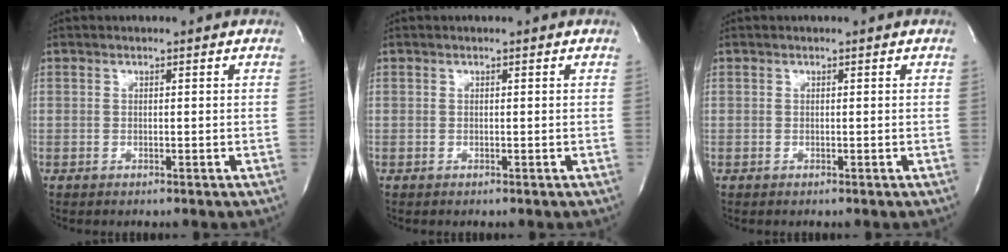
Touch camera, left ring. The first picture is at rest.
{"total": 0.0}
{"total": 0.0}